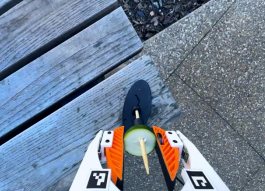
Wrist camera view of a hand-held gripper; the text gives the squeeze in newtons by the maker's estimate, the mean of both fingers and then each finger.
{"total": 8.0, "left": 7.7, "right": 8.4}